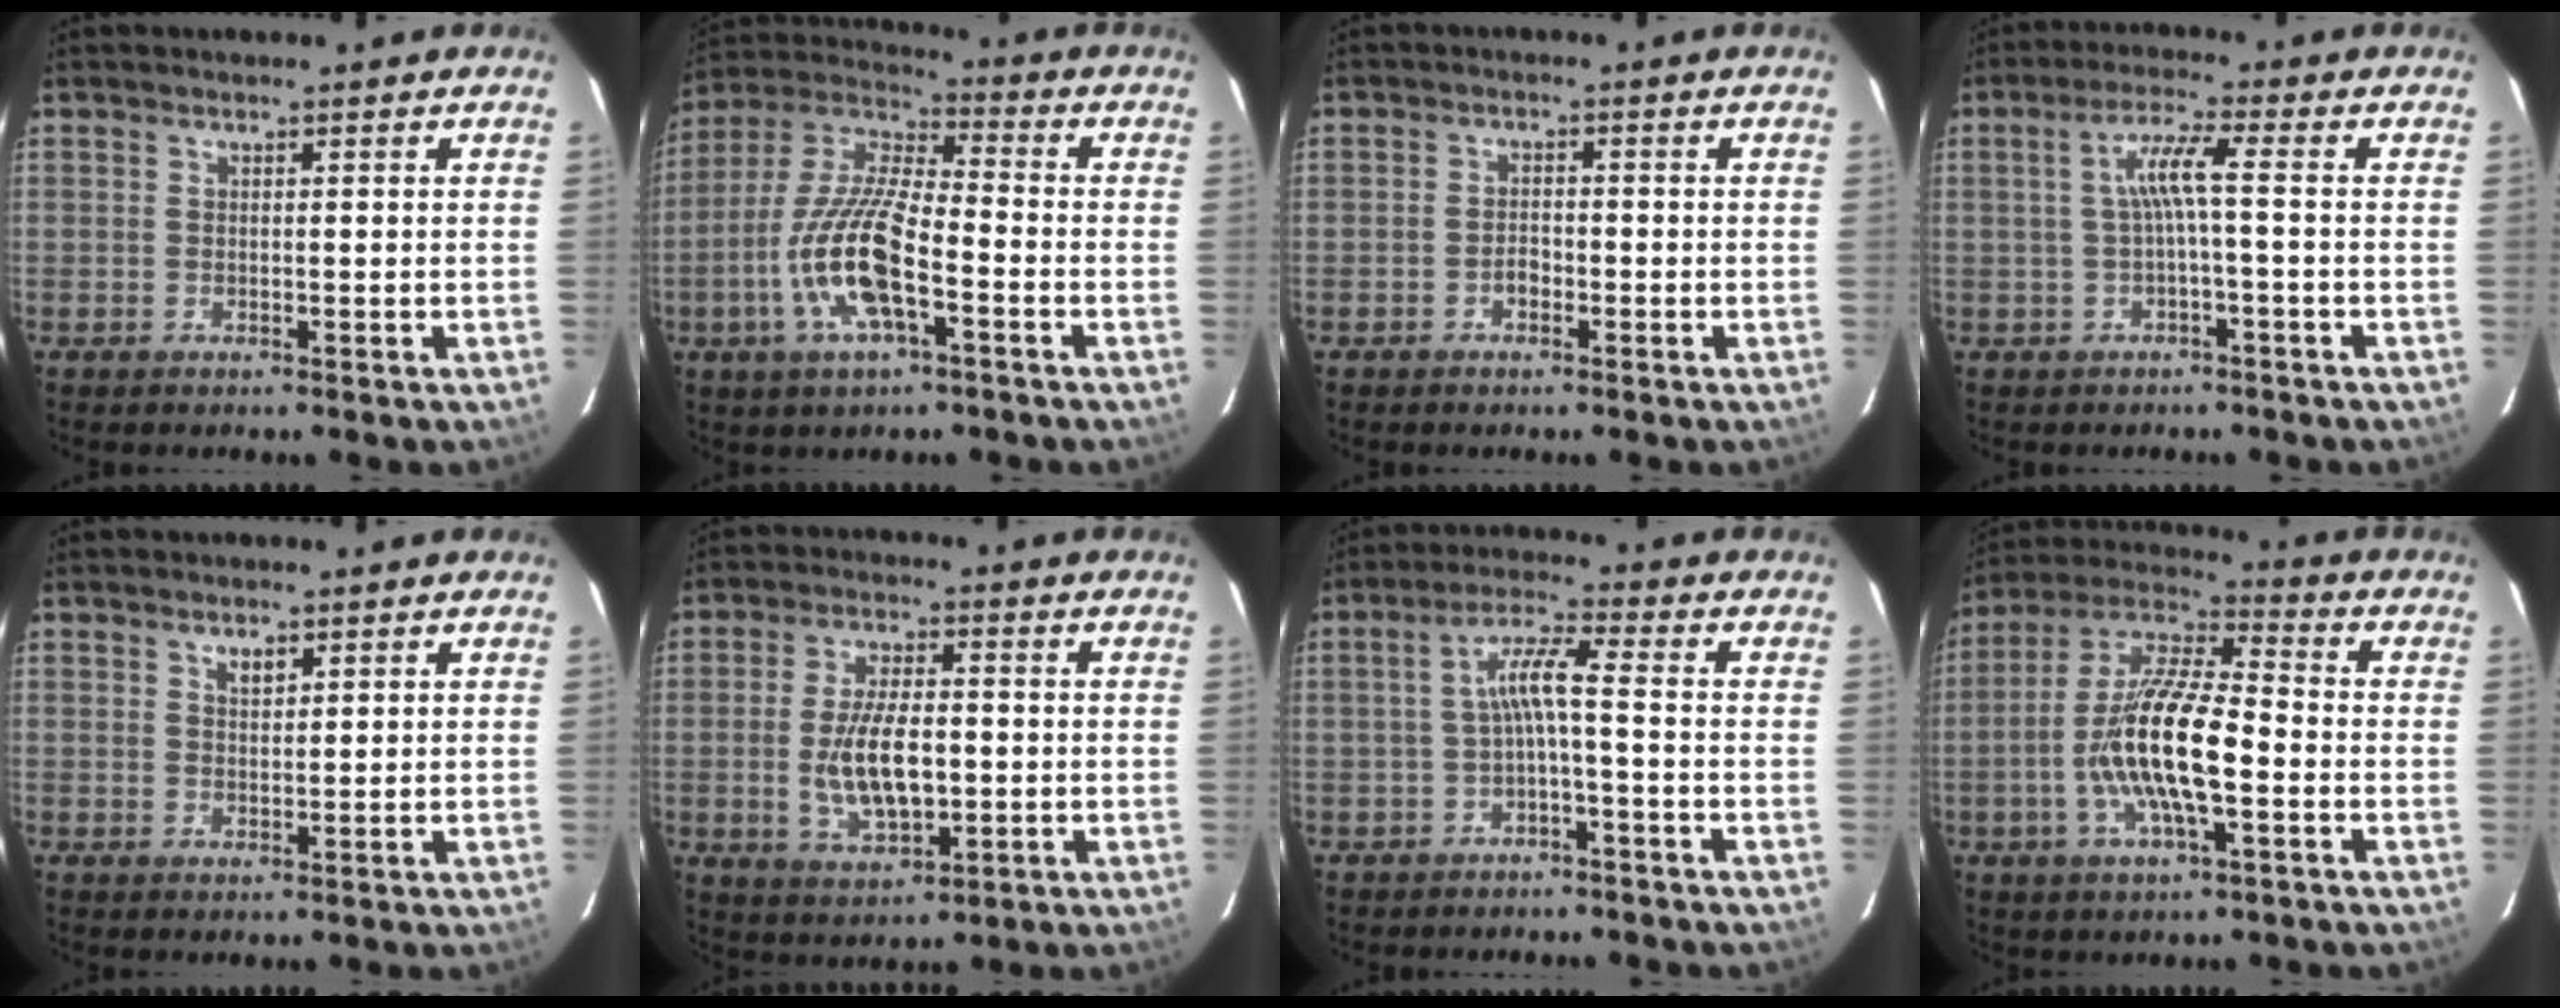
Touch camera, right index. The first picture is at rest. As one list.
[{"total": 15.2, "force": [-5.5, 4.5, 13.4], "torque": [-0.278, -0.006, -0.111]}, {"total": 1.9, "force": [-1.1, 1.2, 0.9], "torque": [-0.019, 0.006, -0.019]}, {"total": 4.7, "force": [-0.8, -0.5, 4.6], "torque": [-0.090, 0.004, -0.011]}, {"total": 1.8, "force": [1.1, 0.9, 1.2], "torque": [-0.016, 0.003, 0.020]}, {"total": 10.8, "force": [-1.3, 4.8, 9.7], "torque": [-0.190, -0.005, -0.016]}, {"total": 5.0, "force": [-1.6, -0.1, 4.7], "torque": [-0.102, 0.011, -0.028]}, {"total": 16.0, "force": [-3.7, 4.3, 14.9], "torque": [-0.293, -0.001, -0.076]}]